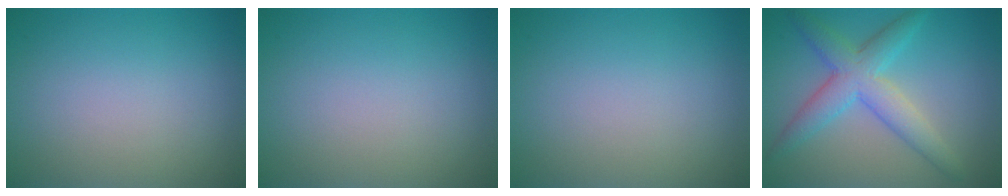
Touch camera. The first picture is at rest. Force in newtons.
{"total": 0.0}
{"total": 0.0}
{"total": 5.2, "press": 5.1, "slide": 0.3}